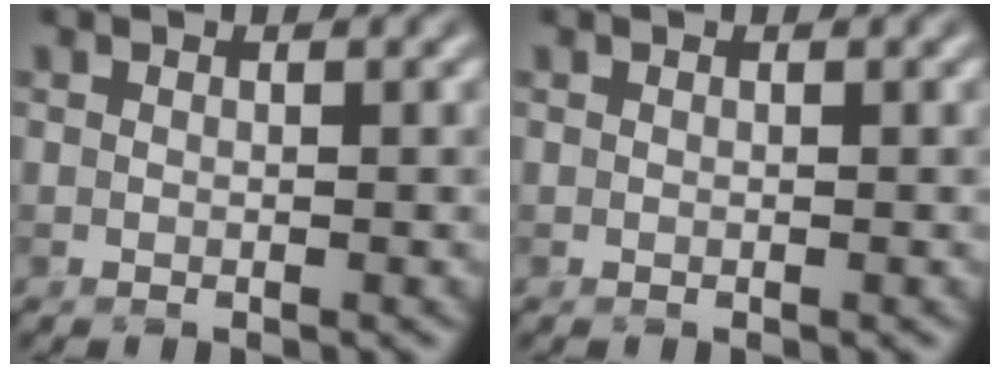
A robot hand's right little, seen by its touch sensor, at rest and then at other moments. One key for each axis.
{"total": 0.0}